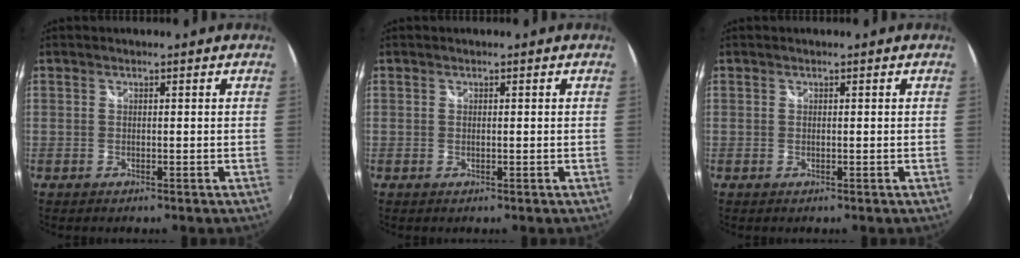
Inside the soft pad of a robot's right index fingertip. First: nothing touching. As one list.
[{"total": 0.0}, {"total": 0.0}]